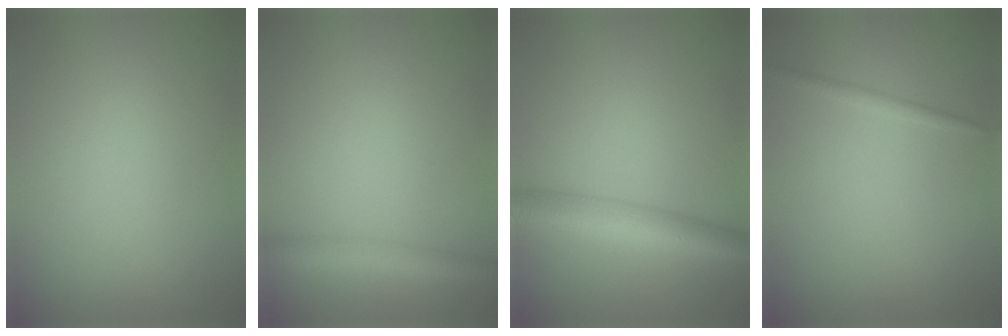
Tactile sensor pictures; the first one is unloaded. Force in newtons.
{"total": 3.2, "press": 3.2, "slide": 0.1}
{"total": 5.2, "press": 5.2, "slide": 0.1}
{"total": 0.9, "press": 0.9, "slide": 0.0}